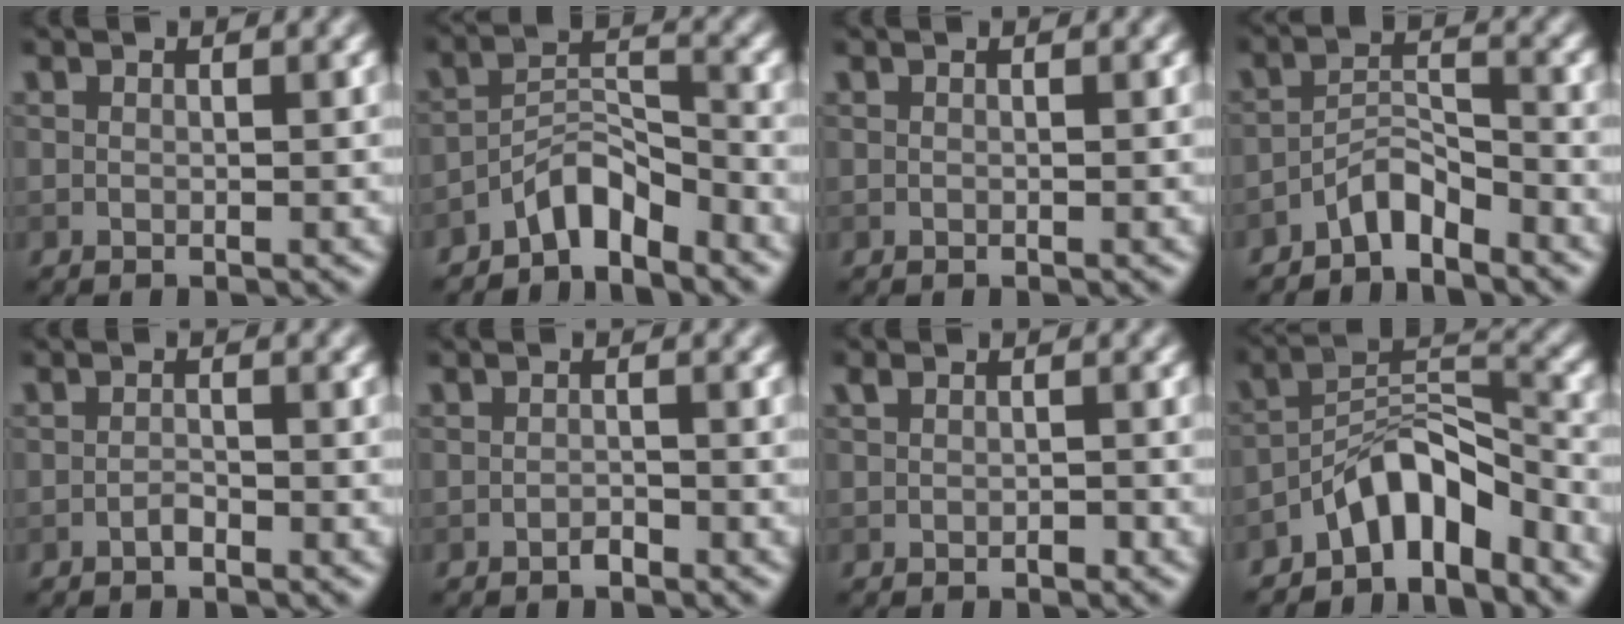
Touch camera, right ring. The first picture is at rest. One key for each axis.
{"total": 4.0, "fx": -3.3, "fy": 1.2, "fz": 1.9, "tx": -0.028, "ty": 0.018, "tz": -0.067}
{"total": 0.0}
{"total": 3.0, "fx": -2.6, "fy": 0.8, "fz": 1.3, "tx": -0.021, "ty": 0.016, "tz": -0.053}
{"total": 0.8, "fx": -0.6, "fy": 0.2, "fz": 0.5, "tx": -0.010, "ty": 0.003, "tz": -0.013}
{"total": 0.8, "fx": -0.7, "fy": 0.3, "fz": 0.3, "tx": -0.006, "ty": 0.002, "tz": -0.013}
{"total": 1.1, "fx": -0.1, "fy": 0.7, "fz": 0.8, "tx": -0.014, "ty": -0.002, "tz": -0.002}
{"total": 5.9, "fx": -4.3, "fy": 2.2, "fz": 3.3, "tx": -0.041, "ty": 0.015, "tz": -0.082}